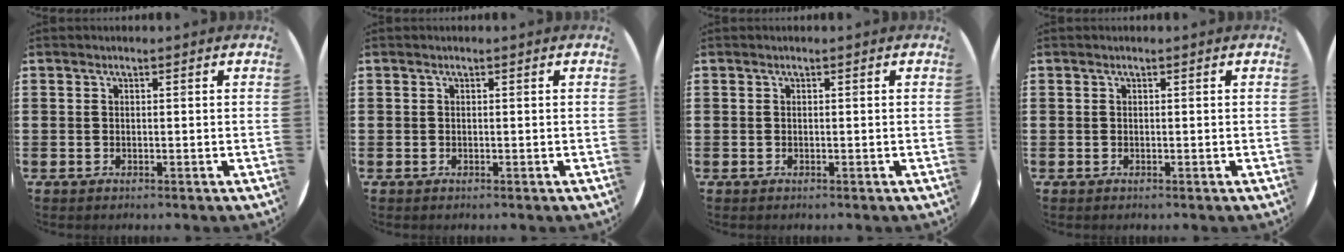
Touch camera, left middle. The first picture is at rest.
{"total": 0.0}
{"total": 0.0}
{"total": 0.0}